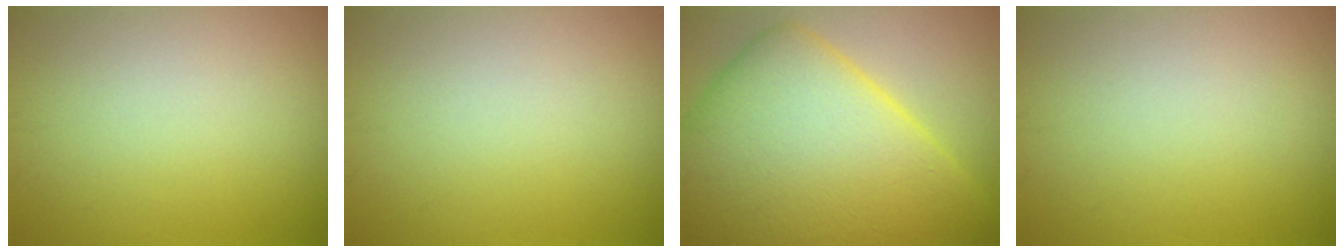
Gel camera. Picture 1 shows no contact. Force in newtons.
{"total": 0.0}
{"total": 16.2, "press": 16.2, "slide": 0.3}
{"total": 0.0}